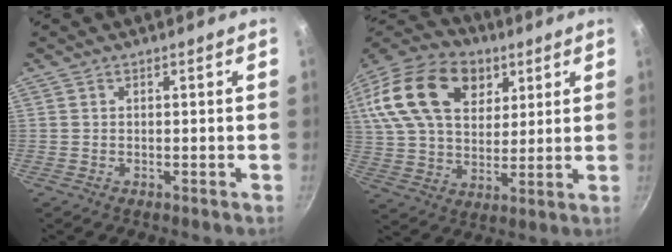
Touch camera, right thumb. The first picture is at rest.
{"total": 24.9, "force": [9.6, 16.7, 15.8], "torque": [-0.283, 0.008, 0.162]}